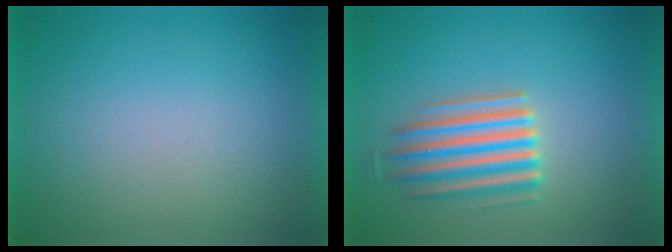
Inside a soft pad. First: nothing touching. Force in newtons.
{"total": 5.5}